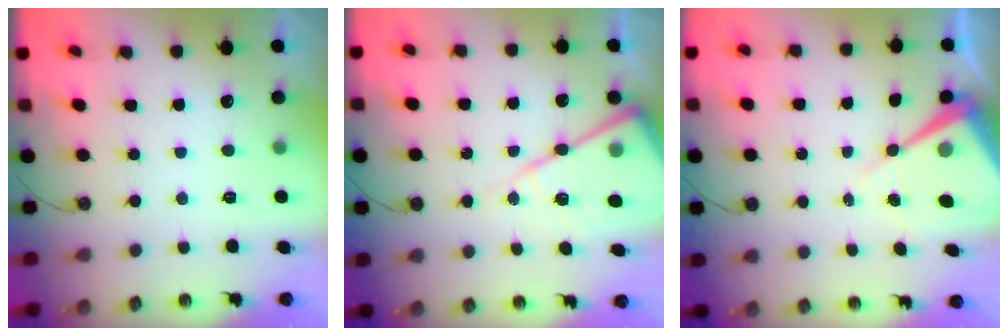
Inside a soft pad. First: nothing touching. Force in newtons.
{"total": 16.1, "press": 16.0, "slide": 1.1}
{"total": 9.6, "press": 9.6, "slide": 1.0}